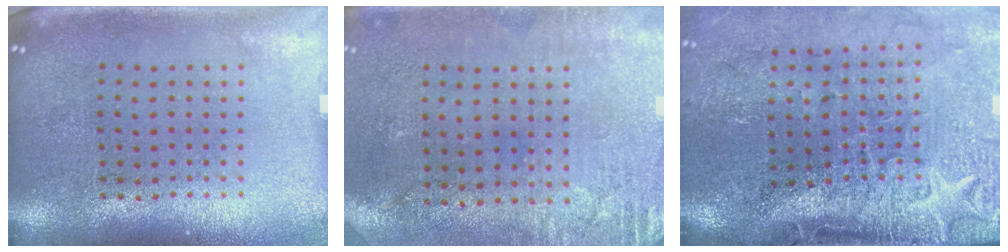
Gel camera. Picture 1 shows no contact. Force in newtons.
{"total": 2.8, "press": 2.3, "slide": 1.6}
{"total": 4.6, "press": 3.7, "slide": 2.7}